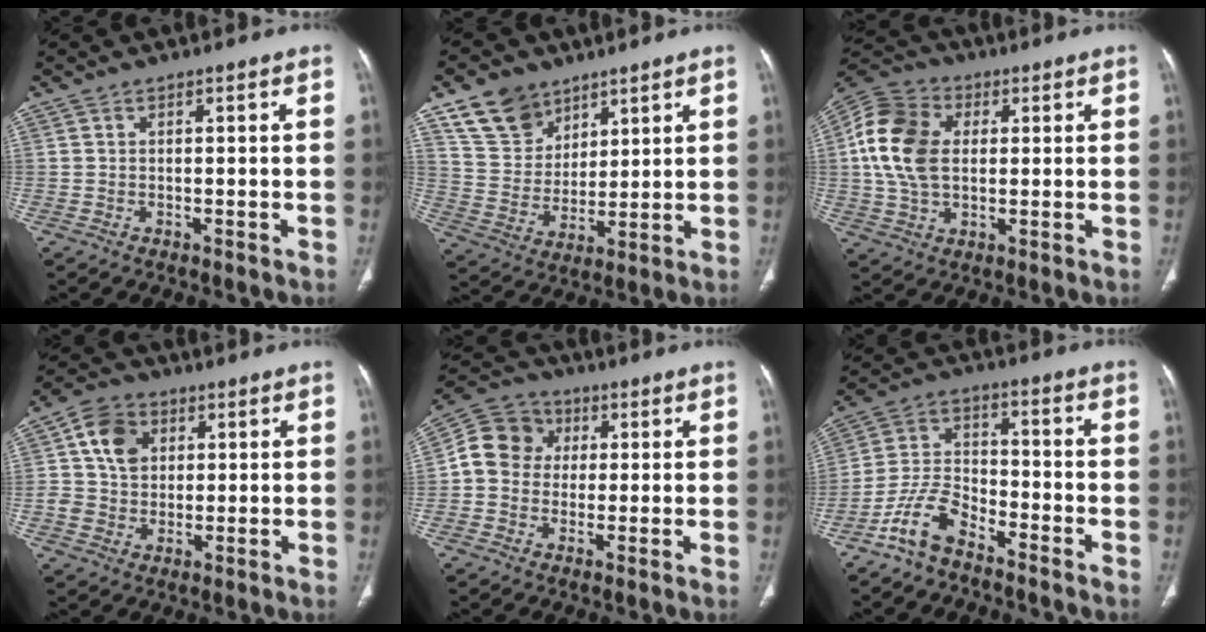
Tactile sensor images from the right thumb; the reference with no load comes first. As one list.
[{"total": 11.8, "force": [7.8, 8.1, 3.4], "torque": [-0.036, -0.039, 0.157]}, {"total": 13.9, "force": [1.7, 9.6, 10.0], "torque": [-0.190, 0.013, 0.025]}, {"total": 8.8, "force": [2.4, 7.1, 4.5], "torque": [-0.049, -0.001, 0.040]}, {"total": 9.7, "force": [0.9, 8.8, 4.1], "torque": [-0.058, 0.022, 0.002]}, {"total": 8.7, "force": [-6.3, 3.8, 4.6], "torque": [-0.096, 0.046, -0.133]}]